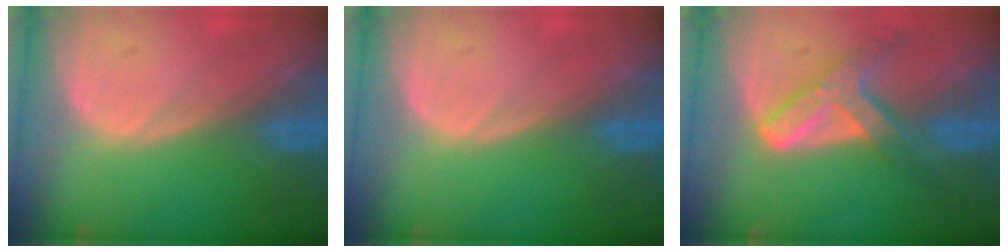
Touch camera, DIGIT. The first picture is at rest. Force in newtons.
{"total": 0.0}
{"total": 7.4, "press": 6.2, "slide": 4.0}